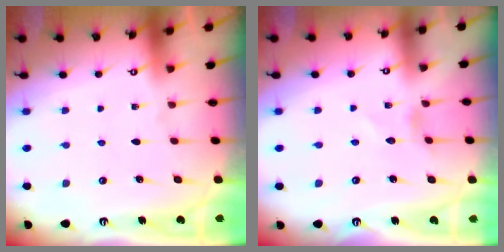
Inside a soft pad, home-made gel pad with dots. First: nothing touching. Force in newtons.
{"total": 0.9, "press": 0.9, "slide": 0.1}